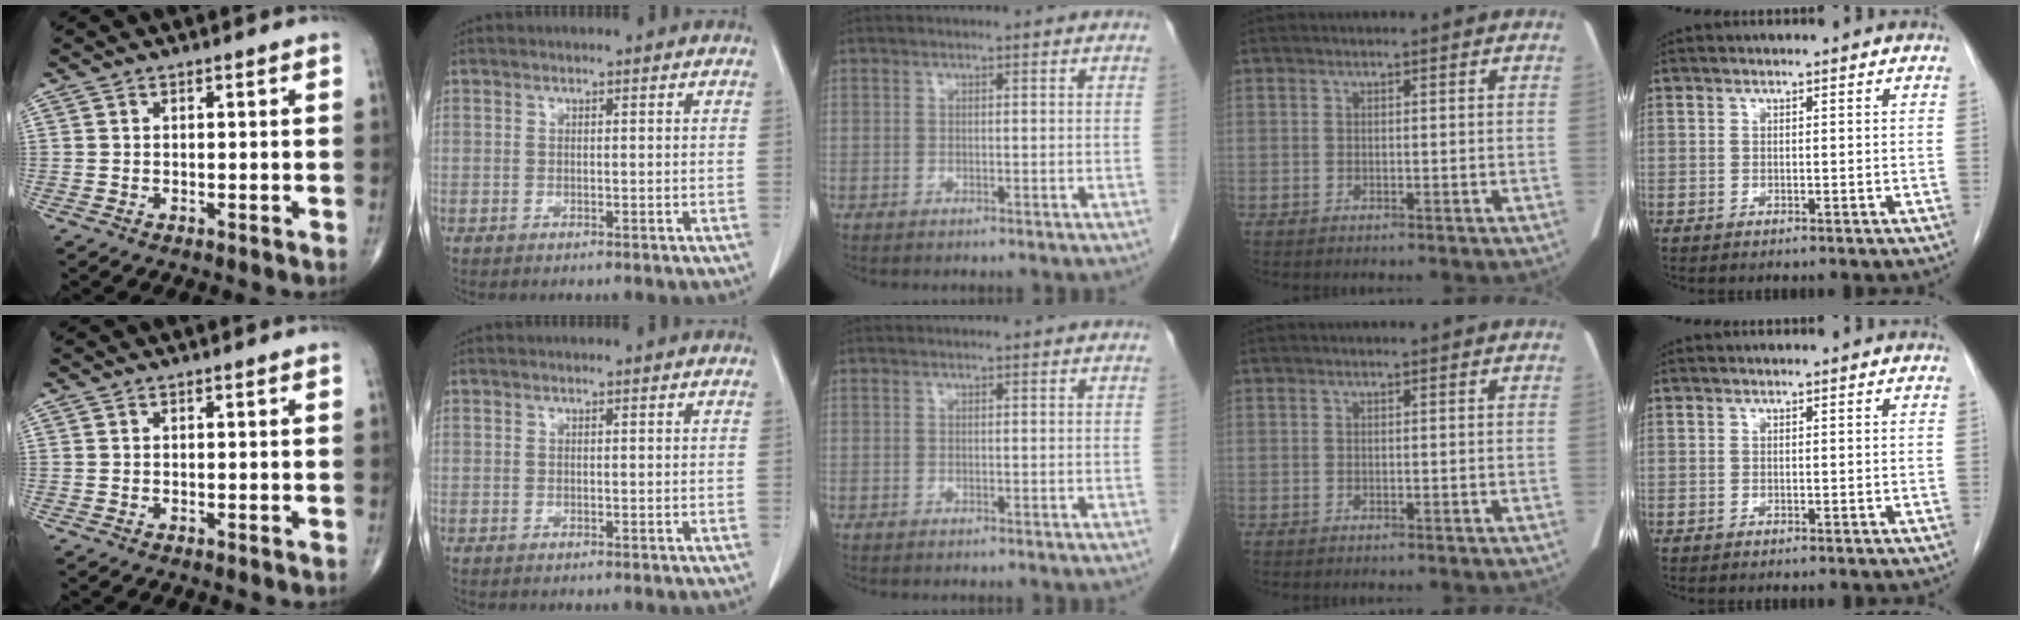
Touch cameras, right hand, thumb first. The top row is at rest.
{}